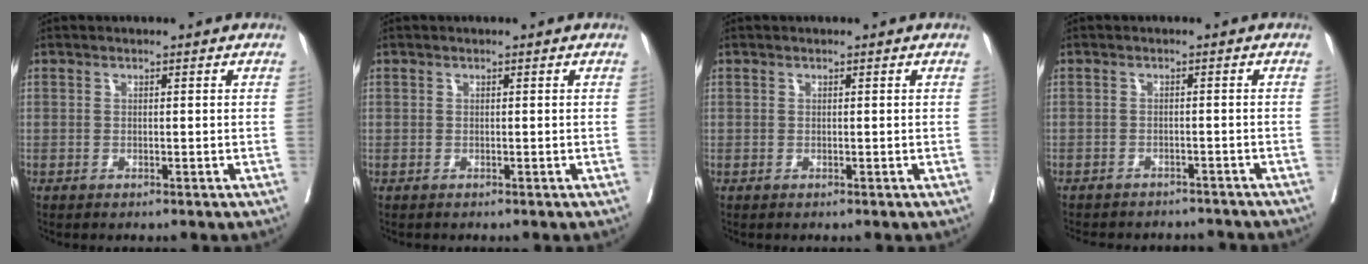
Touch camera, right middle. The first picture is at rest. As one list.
[{"total": 0.0}, {"total": 0.0}, {"total": 10.3, "force": [-9.6, 3.0, 2.3], "torque": [-0.048, 0.004, -0.111]}]